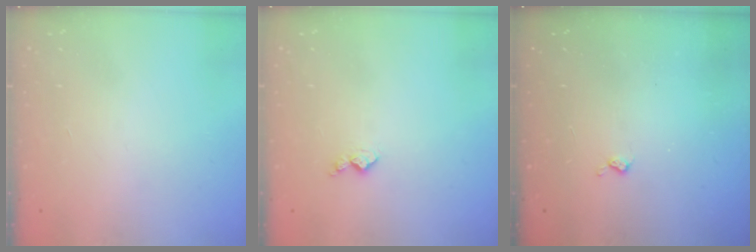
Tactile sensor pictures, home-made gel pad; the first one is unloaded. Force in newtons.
{"total": 5.5, "press": 5.4, "slide": 0.6}
{"total": 2.8, "press": 2.7, "slide": 0.5}